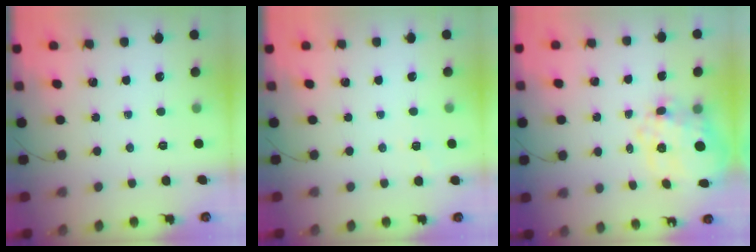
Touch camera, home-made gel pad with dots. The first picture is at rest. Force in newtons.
{"total": 3.5, "press": 3.0, "slide": 1.8}
{"total": 13.3, "press": 13.0, "slide": 2.6}